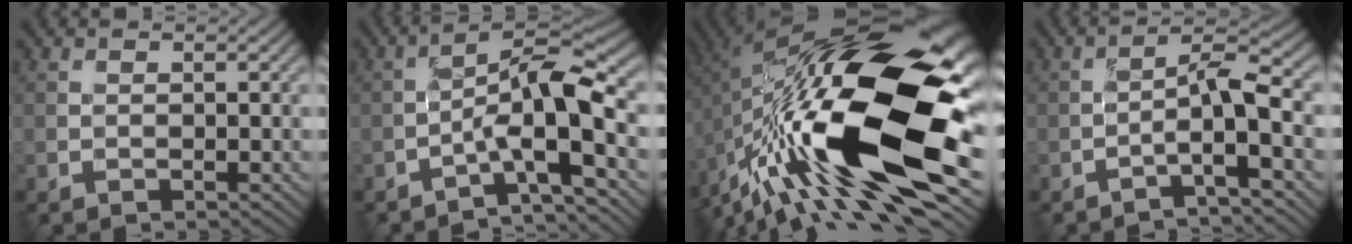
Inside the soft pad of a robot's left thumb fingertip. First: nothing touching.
{"total": 9.9, "force": [-3.2, 2.2, 9.1], "torque": [-0.151, 0.015, -0.064]}
{"total": 21.4, "force": [-4.8, 7.6, 19.4], "torque": [-0.358, -0.002, -0.105]}
{"total": 5.1, "force": [-2.1, 0.6, 4.6], "torque": [-0.075, 0.019, -0.051]}